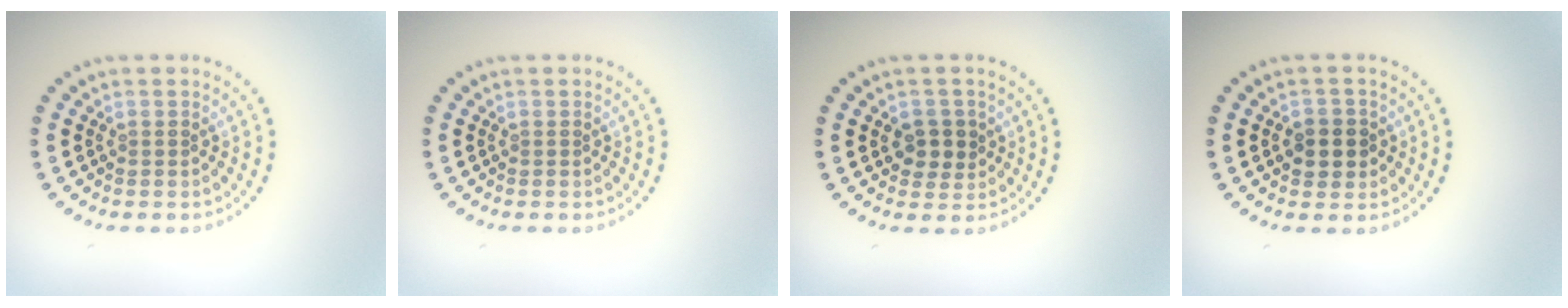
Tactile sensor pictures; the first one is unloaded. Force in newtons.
{"total": 0.0}
{"total": 2.3, "press": 2.3, "slide": 0.6}
{"total": 2.5, "press": 2.5, "slide": 0.6}